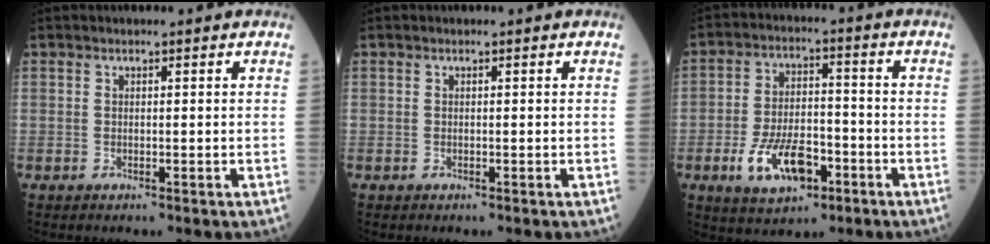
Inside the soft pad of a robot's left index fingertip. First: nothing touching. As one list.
[{"total": 0.0}, {"total": 9.9, "force": [-4.5, 4.9, 7.4], "torque": [-0.145, 0.002, -0.075]}]